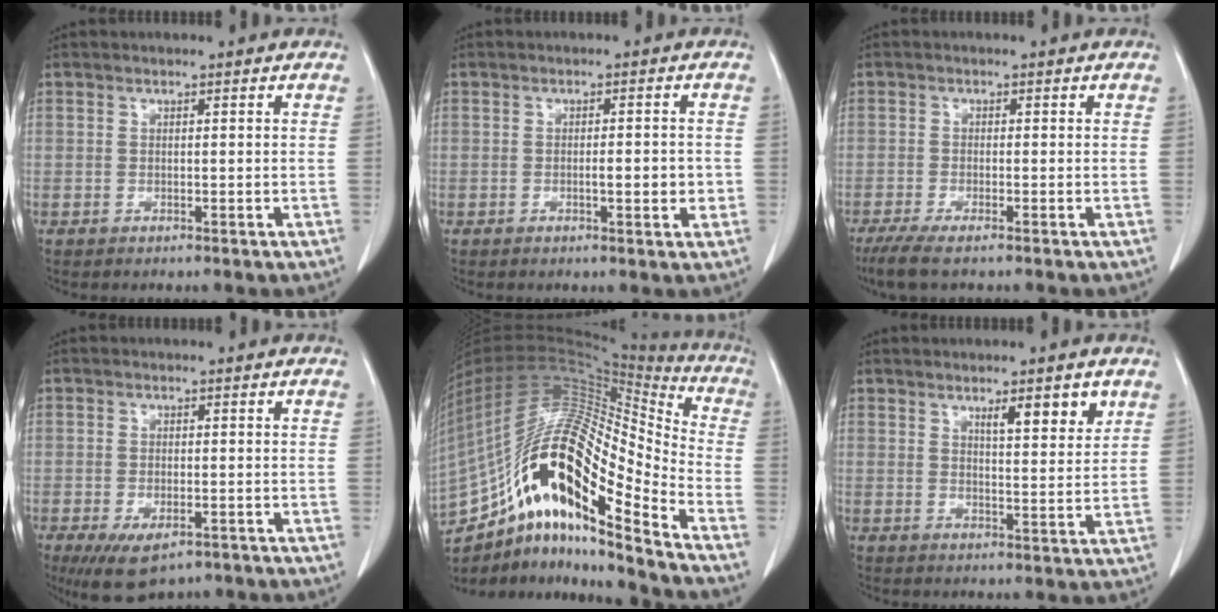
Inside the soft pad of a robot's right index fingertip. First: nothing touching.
{"total": 3.3, "force": [-0.6, 0.8, 3.2], "torque": [-0.051, -0.001, -0.006]}
{"total": 4.7, "force": [-3.4, 0.5, 3.1], "torque": [-0.055, -0.011, -0.058]}
{"total": 7.4, "force": [-4.6, 3.3, 4.7], "torque": [-0.077, -0.012, -0.068]}
{"total": 29.6, "force": [-16.0, 6.5, 24.1], "torque": [-0.463, 0.000, -0.281]}
{"total": 5.4, "force": [3.2, 0.9, 4.2], "torque": [-0.060, -0.008, 0.046]}